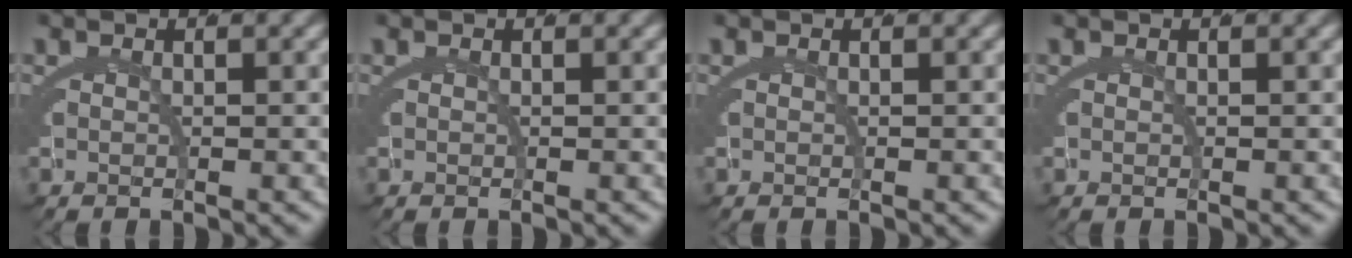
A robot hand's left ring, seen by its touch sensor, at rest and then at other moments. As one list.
[{"total": 0.0}, {"total": 0.0}, {"total": 0.0}]